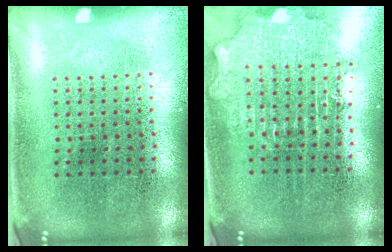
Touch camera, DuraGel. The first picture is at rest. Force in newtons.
{"total": 2.0, "press": 1.6, "slide": 1.2}